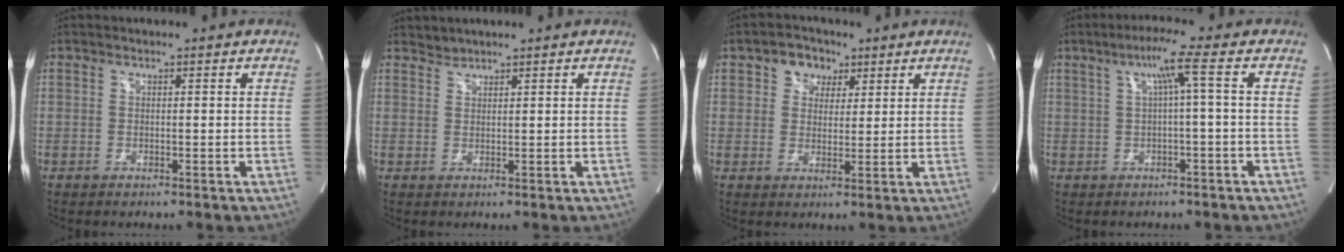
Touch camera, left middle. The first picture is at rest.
{"total": 1.2, "force": [1.1, 0.1, -0.3], "torque": [0.002, 0.002, 0.023]}
{"total": 4.8, "force": [2.4, 3.8, 1.8], "torque": [-0.028, 0.016, 0.041]}
{"total": 4.8, "force": [0.8, -1.0, 4.6], "torque": [-0.084, 0.013, 0.018]}